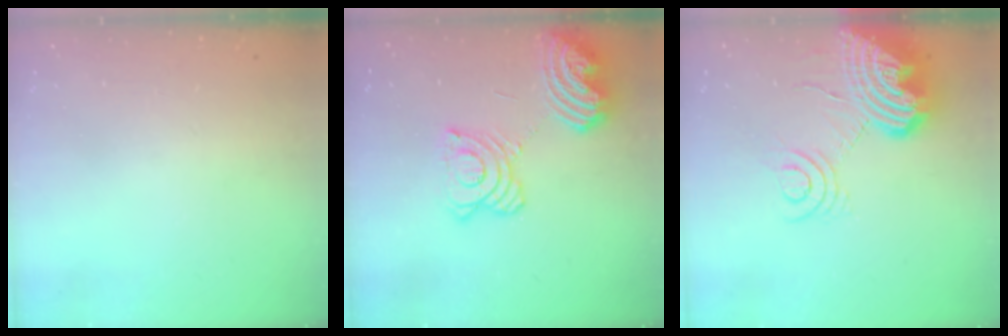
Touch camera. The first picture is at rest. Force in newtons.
{"total": 17.4, "press": 17.3, "slide": 1.7}
{"total": 16.4, "press": 16.3, "slide": 2.5}